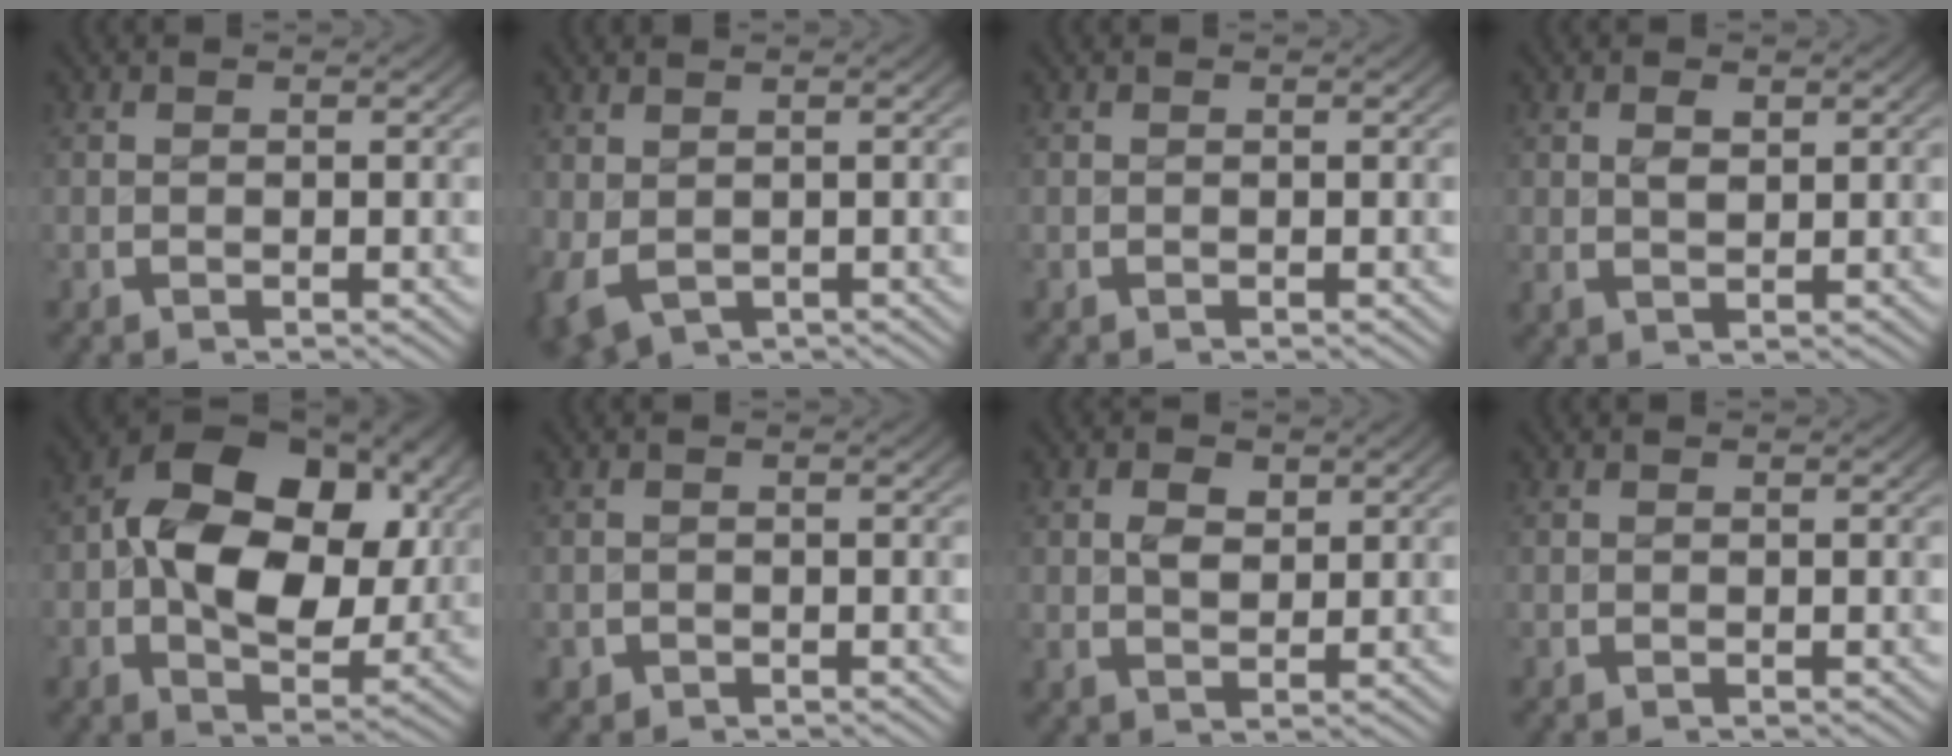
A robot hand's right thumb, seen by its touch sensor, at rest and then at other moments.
{"total": 3.3, "force": [-1.1, 2.6, 1.8], "torque": [-0.043, -0.022, -0.001]}
{"total": 0.0}
{"total": 1.3, "force": [0.8, 0.7, 0.7], "torque": [-0.011, -0.004, 0.020]}
{"total": 14.4, "force": [1.1, 9.7, 10.6], "torque": [-0.195, -0.023, 0.016]}
{"total": 1.3, "force": [-0.7, 1.0, -0.2], "torque": [-0.002, -0.006, -0.009]}
{"total": 2.0, "force": [0.8, 1.4, 1.1], "torque": [-0.018, -0.011, 0.022]}
{"total": 0.0}